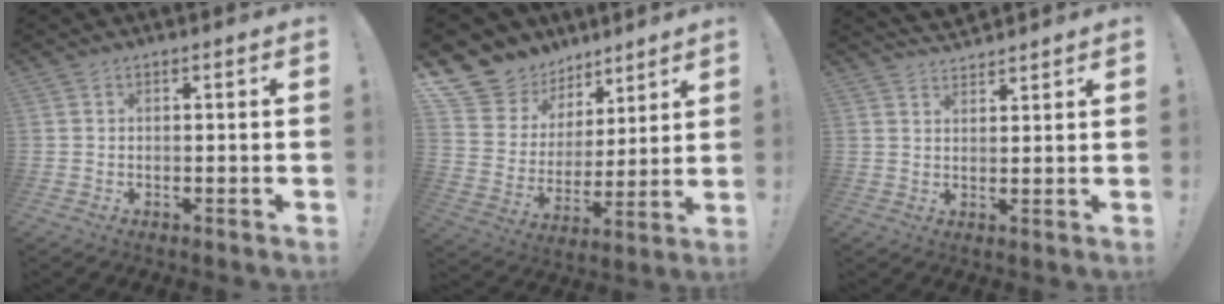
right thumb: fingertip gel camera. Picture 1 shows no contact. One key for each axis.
{"total": 13.0, "fx": 8.9, "fy": 9.2, "fz": 2.3, "tx": -0.045, "ty": -0.074, "tz": 0.181}
{"total": 4.5, "fx": 4.3, "fy": 1.2, "fz": 0.6, "tx": -0.005, "ty": -0.026, "tz": 0.079}